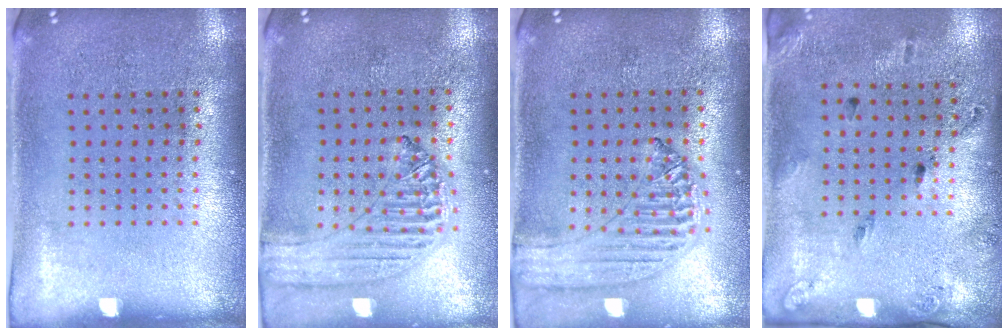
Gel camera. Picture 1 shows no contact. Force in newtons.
{"total": 1.3, "press": 1.3, "slide": 0.2}
{"total": 1.2, "press": 1.2, "slide": 0.2}
{"total": 1.8, "press": 1.1, "slide": 1.5}